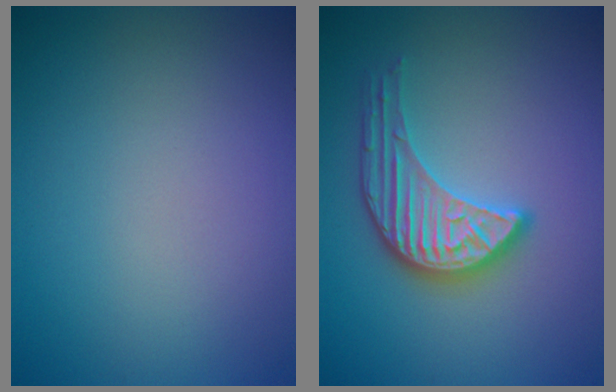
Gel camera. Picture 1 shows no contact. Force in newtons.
{"total": 3.9, "press": 3.5, "slide": 1.6}